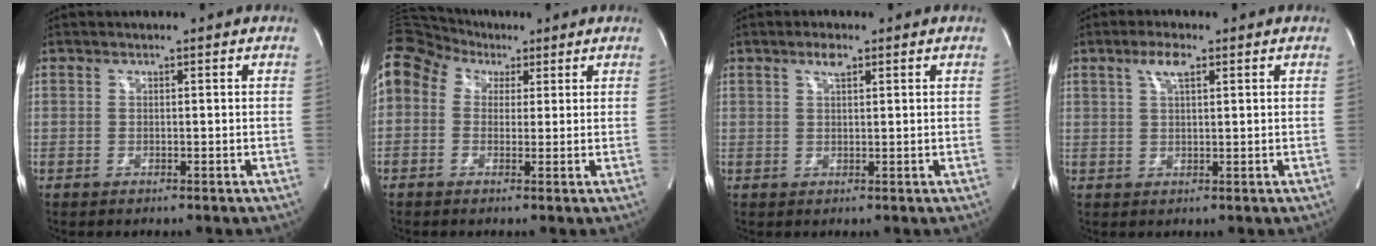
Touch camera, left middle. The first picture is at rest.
{"total": 13.5, "force": [5.5, 10.4, 6.7], "torque": [-0.182, 0.085, 0.096]}
{"total": 2.1, "force": [1.2, 0.6, 1.6], "torque": [-0.032, 0.004, 0.023]}
{"total": 3.4, "force": [1.8, 0.8, 2.8], "torque": [-0.059, 0.008, 0.035]}